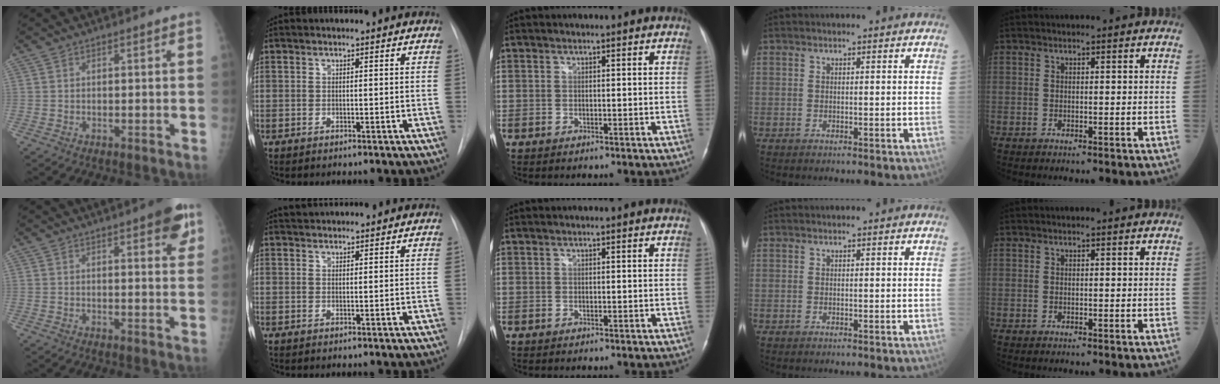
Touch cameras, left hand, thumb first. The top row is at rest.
{"thumb": {"total": 7.6, "force": [4.3, 2.1, 5.9], "torque": [-0.059, -0.015, 0.049]}, "index": {"total": 5.2, "force": [5.0, 0.8, 1.1], "torque": [-0.016, 0.033, 0.067]}}